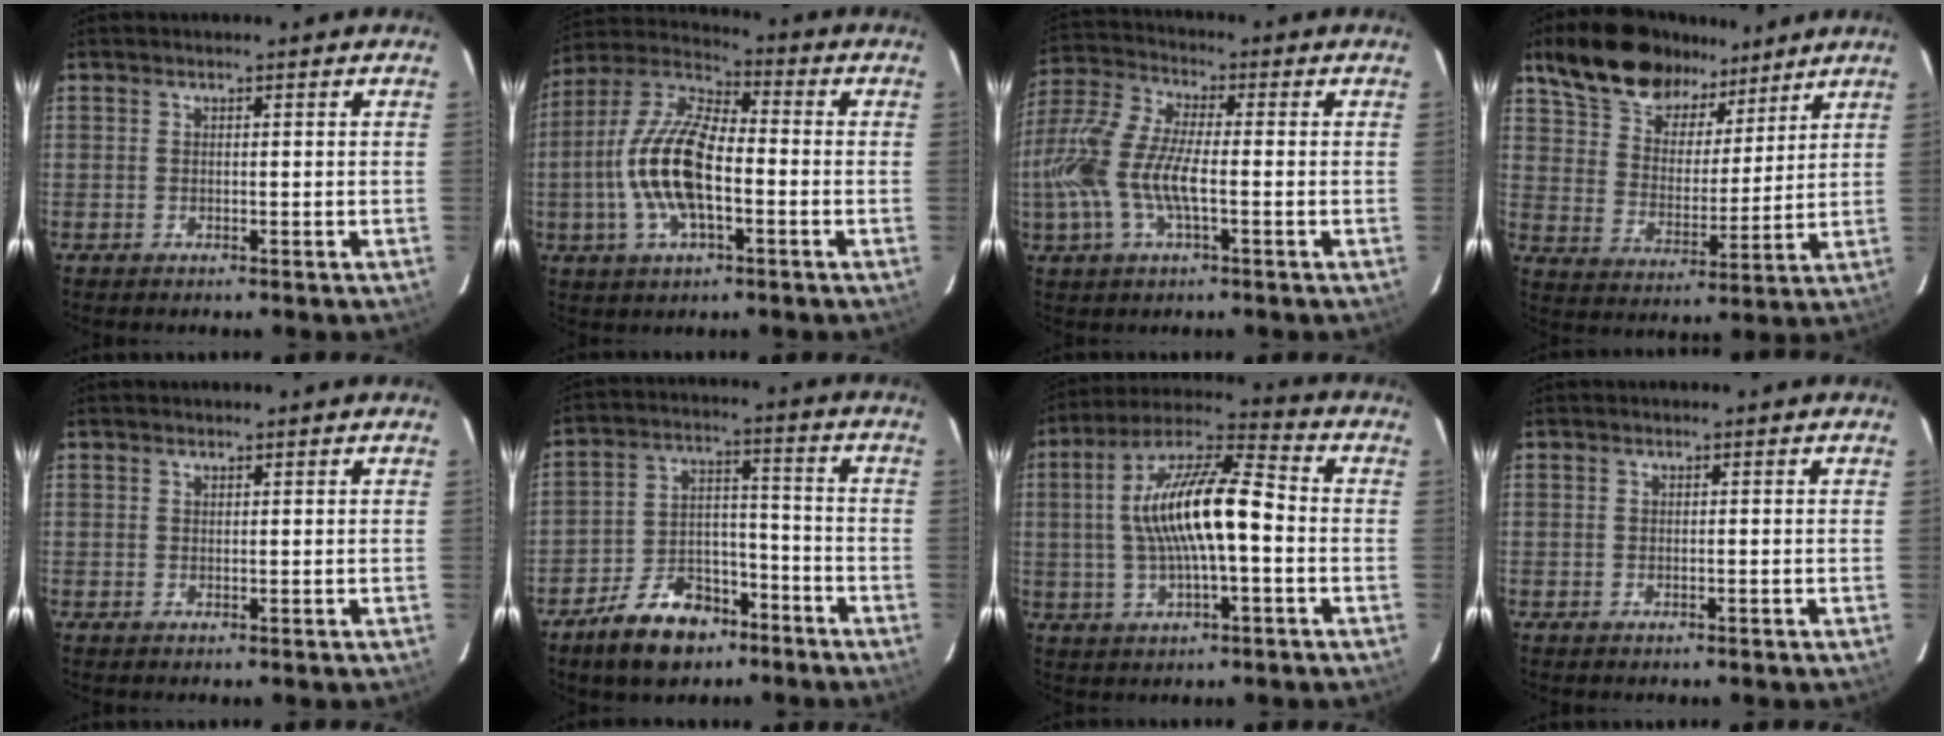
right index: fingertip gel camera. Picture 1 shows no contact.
{"total": 15.5, "force": [-3.0, 6.6, 13.7], "torque": [-0.282, 0.004, -0.064]}
{"total": 14.7, "force": [-2.6, 5.2, 13.5], "torque": [-0.293, 0.000, -0.057]}
{"total": 18.2, "force": [12.8, 9.2, 9.2], "torque": [-0.195, 0.060, 0.231]}
{"total": 0.5, "force": [0.5, 0.2, 0.0], "torque": [0.000, 0.002, 0.009]}
{"total": 12.6, "force": [-8.6, 7.2, 5.7], "torque": [-0.119, 0.025, -0.130]}
{"total": 15.3, "force": [-0.7, 4.1, 14.8], "torque": [-0.271, 0.020, -0.016]}
{"total": 0.0}